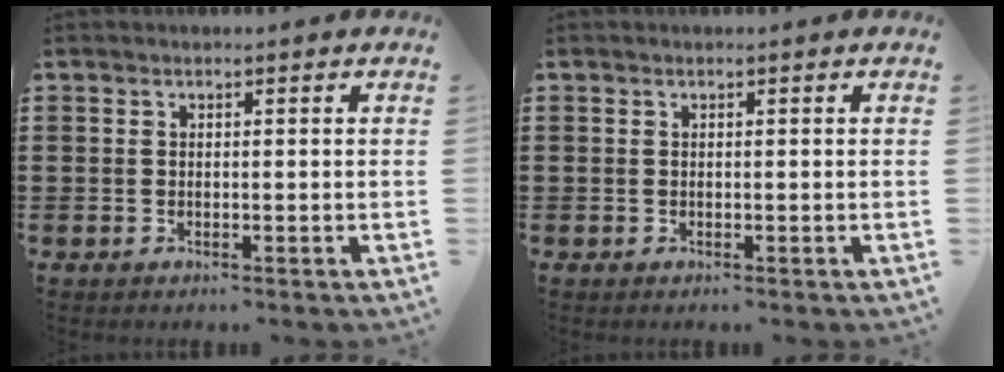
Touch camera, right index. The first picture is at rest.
{"total": 0.0}